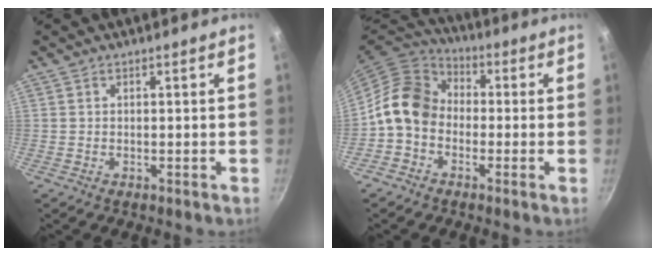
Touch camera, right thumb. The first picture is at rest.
{"total": 10.8, "force": [-1.4, 8.6, 6.4], "torque": [-0.085, 0.035, -0.051]}